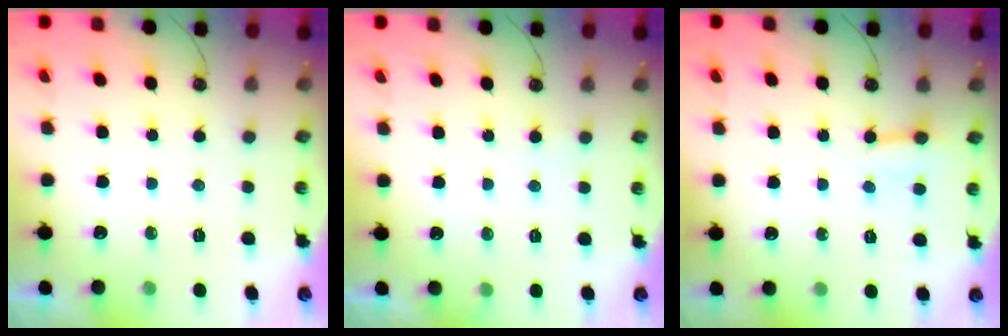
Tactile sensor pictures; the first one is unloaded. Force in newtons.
{"total": 5.7, "press": 5.7, "slide": 0.3}
{"total": 3.0, "press": 3.0, "slide": 0.3}